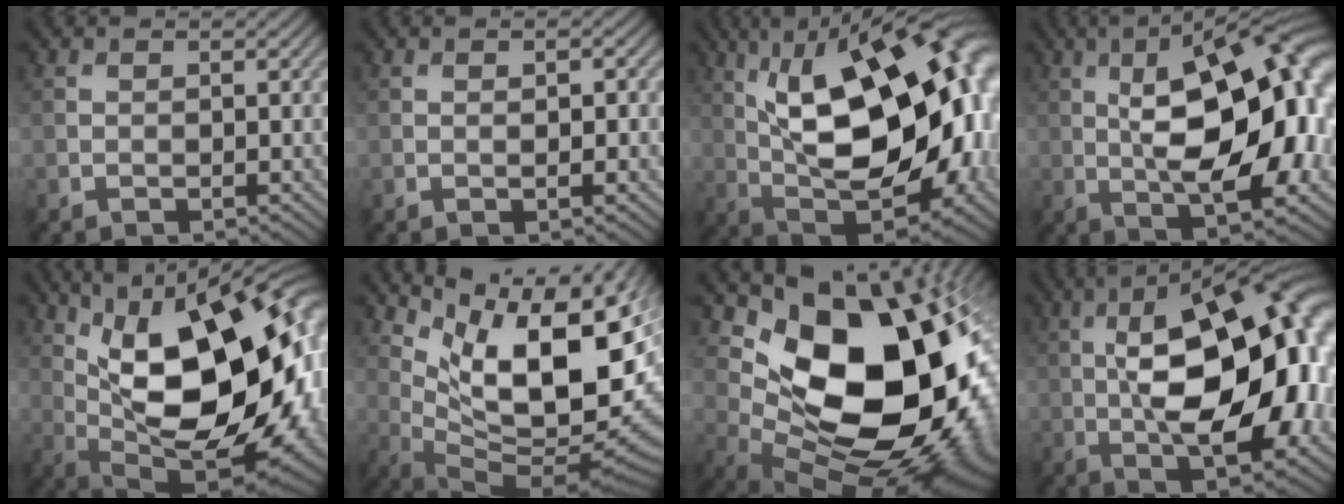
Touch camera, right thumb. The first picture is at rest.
{"total": 1.6, "force": [0.1, 0.5, 1.5], "torque": [-0.024, -0.001, 0.002]}
{"total": 21.8, "force": [2.9, 10.8, 18.6], "torque": [-0.286, 0.031, 0.035]}
{"total": 18.1, "force": [1.0, 7.4, 16.5], "torque": [-0.238, 0.023, 0.004]}
{"total": 20.5, "force": [3.0, 10.3, 17.5], "torque": [-0.275, 0.021, 0.046]}
{"total": 16.5, "force": [5.4, 7.3, 13.7], "torque": [-0.211, 0.009, 0.106]}
{"total": 19.3, "force": [3.3, 12.3, 14.5], "torque": [-0.239, -0.026, 0.074]}
{"total": 20.0, "force": [0.2, 9.0, 17.8], "torque": [-0.270, 0.024, -0.011]}